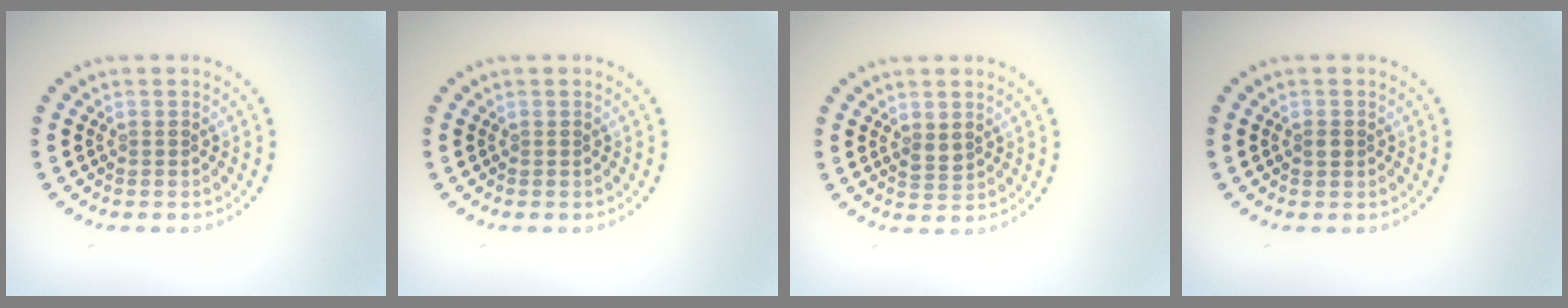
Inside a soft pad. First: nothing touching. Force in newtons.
{"total": 0.0}
{"total": 1.2, "press": 1.1, "slide": 0.3}
{"total": 1.0, "press": 1.0, "slide": 0.0}